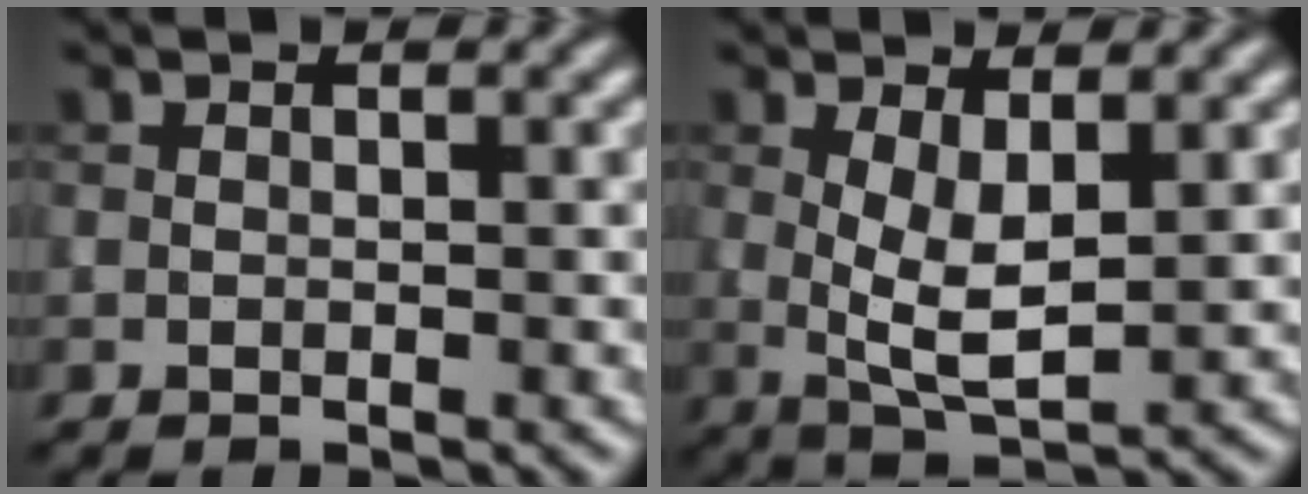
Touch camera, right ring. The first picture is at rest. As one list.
[{"total": 4.2, "force": [0.8, 1.6, 3.9], "torque": [-0.077, -0.009, 0.021]}]